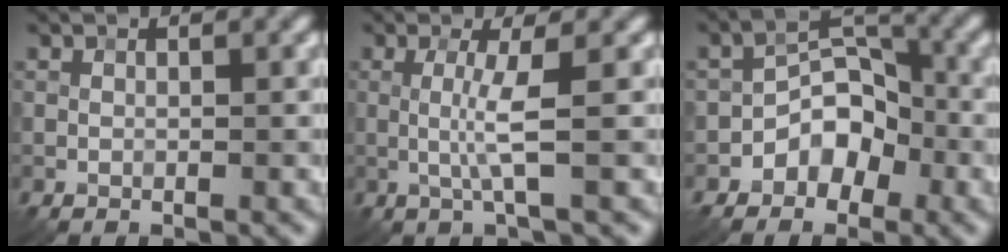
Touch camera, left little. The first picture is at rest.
{"total": 2.7, "force": [0.0, 0.1, 2.7], "torque": [-0.060, -0.003, -0.002]}
{"total": 4.6, "force": [-2.3, 3.1, 2.5], "torque": [-0.025, 0.009, -0.045]}